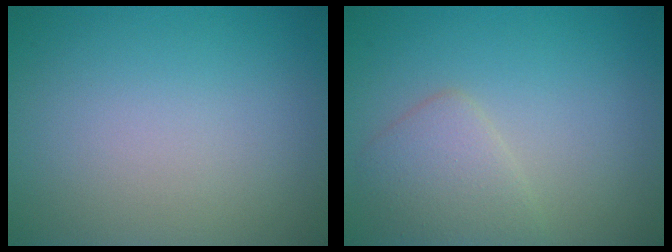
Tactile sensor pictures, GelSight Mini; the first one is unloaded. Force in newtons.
{"total": 2.8, "press": 2.8, "slide": 0.2}